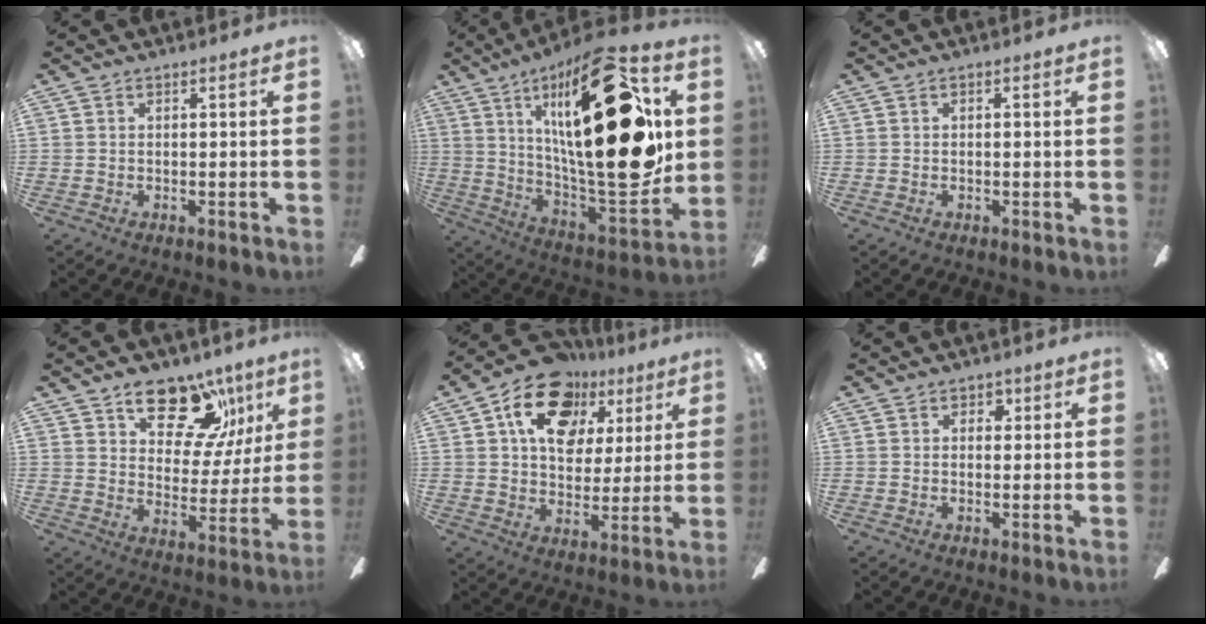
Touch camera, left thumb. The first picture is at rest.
{"total": 34.3, "force": [10.5, 12.0, 30.4], "torque": [-0.498, -0.064, 0.171]}
{"total": 0.0}
{"total": 16.4, "force": [10.5, 9.2, 8.8], "torque": [-0.120, -0.055, 0.181]}
{"total": 17.2, "force": [8.1, 11.7, 9.7], "torque": [-0.158, -0.018, 0.150]}
{"total": 1.7, "force": [0.7, 1.3, 0.8], "torque": [-0.001, 0.000, 0.008]}